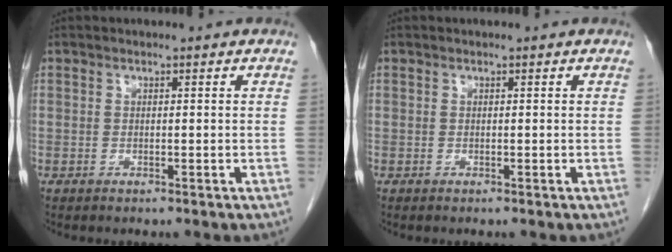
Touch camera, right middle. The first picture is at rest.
{"total": 0.0}